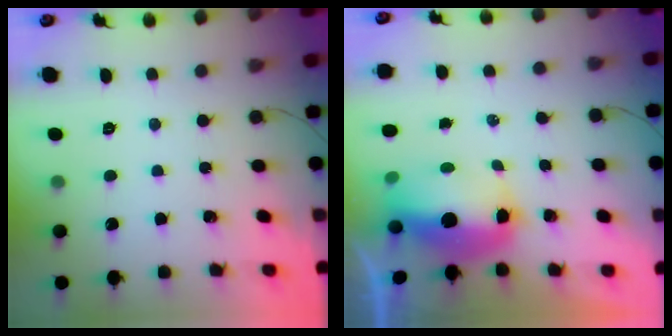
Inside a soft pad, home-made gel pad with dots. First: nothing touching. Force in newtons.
{"total": 8.7, "press": 8.5, "slide": 1.7}